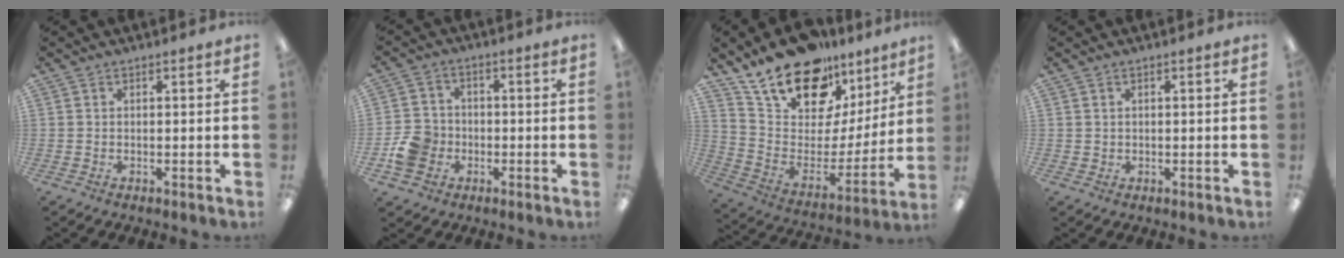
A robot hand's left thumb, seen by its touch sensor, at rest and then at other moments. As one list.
[{"total": 7.6, "force": [-2.3, 6.7, 2.8], "torque": [-0.062, 0.017, -0.041]}, {"total": 19.8, "force": [15.5, 9.4, 7.8], "torque": [-0.141, -0.115, 0.281]}, {"total": 1.0, "force": [0.5, 0.8, 0.1], "torque": [-0.003, 0.004, 0.008]}]